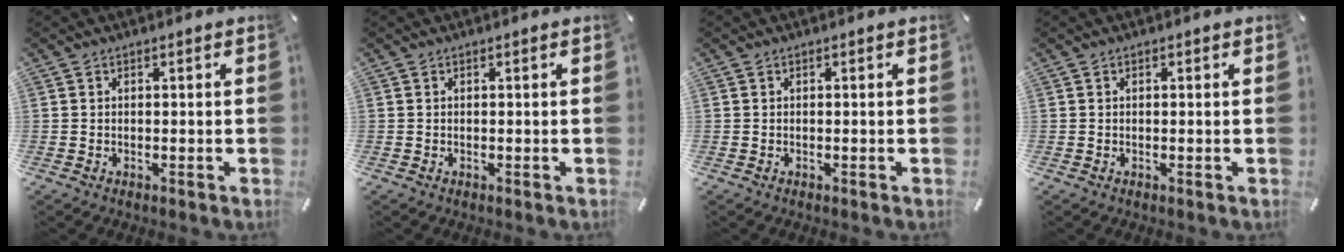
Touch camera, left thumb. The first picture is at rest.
{"total": 0.0}
{"total": 0.0}
{"total": 0.0}